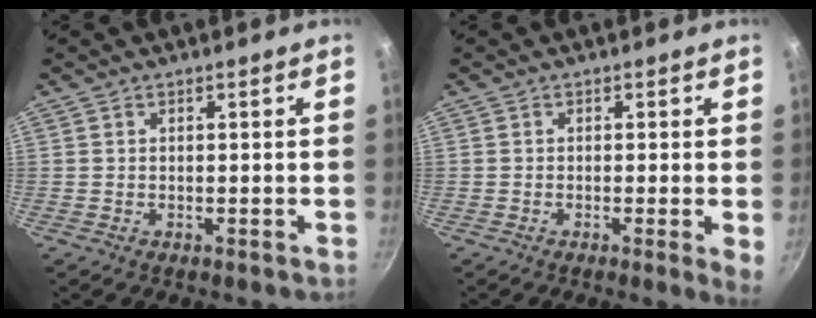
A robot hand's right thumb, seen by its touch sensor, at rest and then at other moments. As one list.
[{"total": 3.2, "force": [-0.4, 0.3, 3.1], "torque": [-0.041, -0.008, -0.009]}]